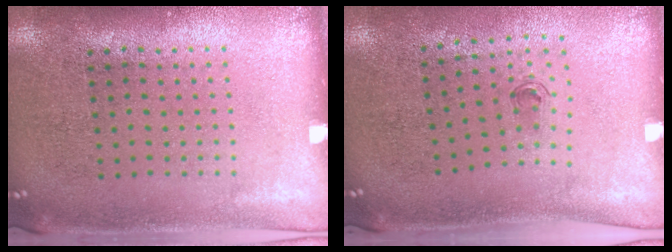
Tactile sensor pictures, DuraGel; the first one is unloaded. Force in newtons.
{"total": 0.6, "press": 0.4, "slide": 0.5}